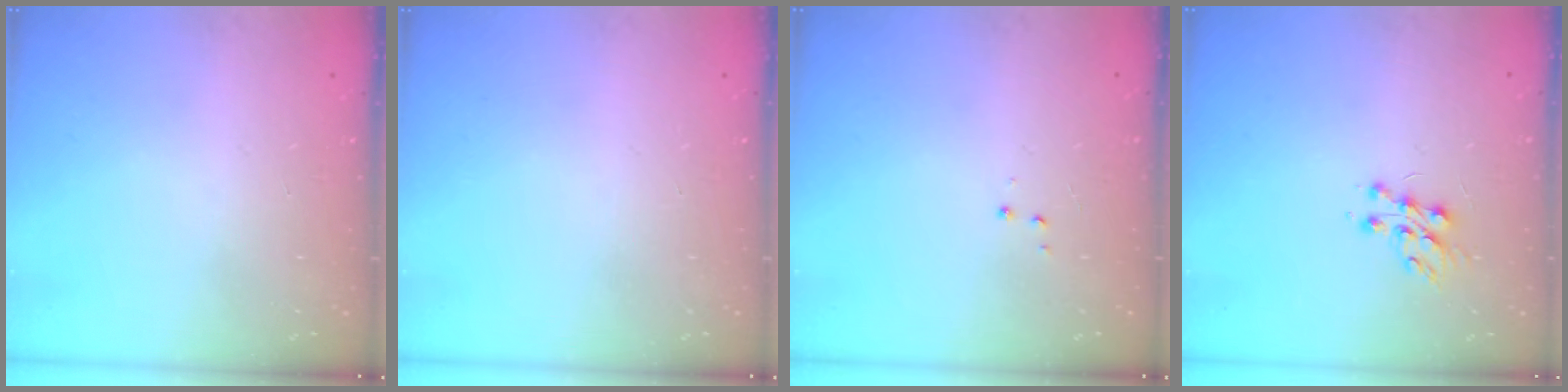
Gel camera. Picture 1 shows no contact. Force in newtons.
{"total": 0.0}
{"total": 2.9, "press": 2.8, "slide": 0.4}
{"total": 7.9, "press": 7.8, "slide": 0.6}